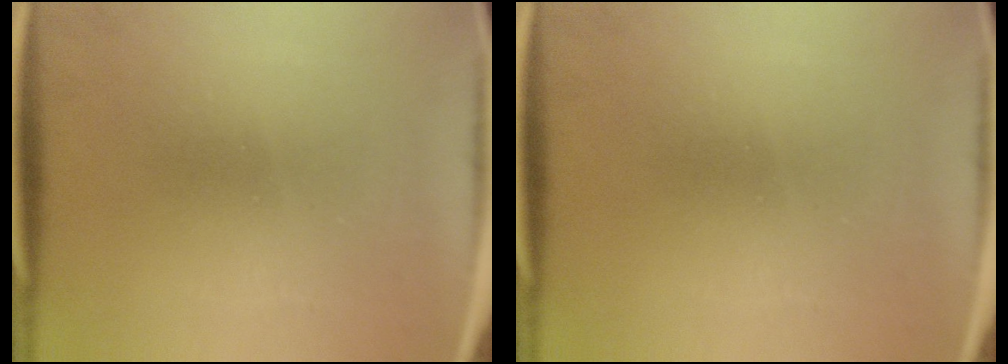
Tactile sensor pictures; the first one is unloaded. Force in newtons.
{"total": 0.0}